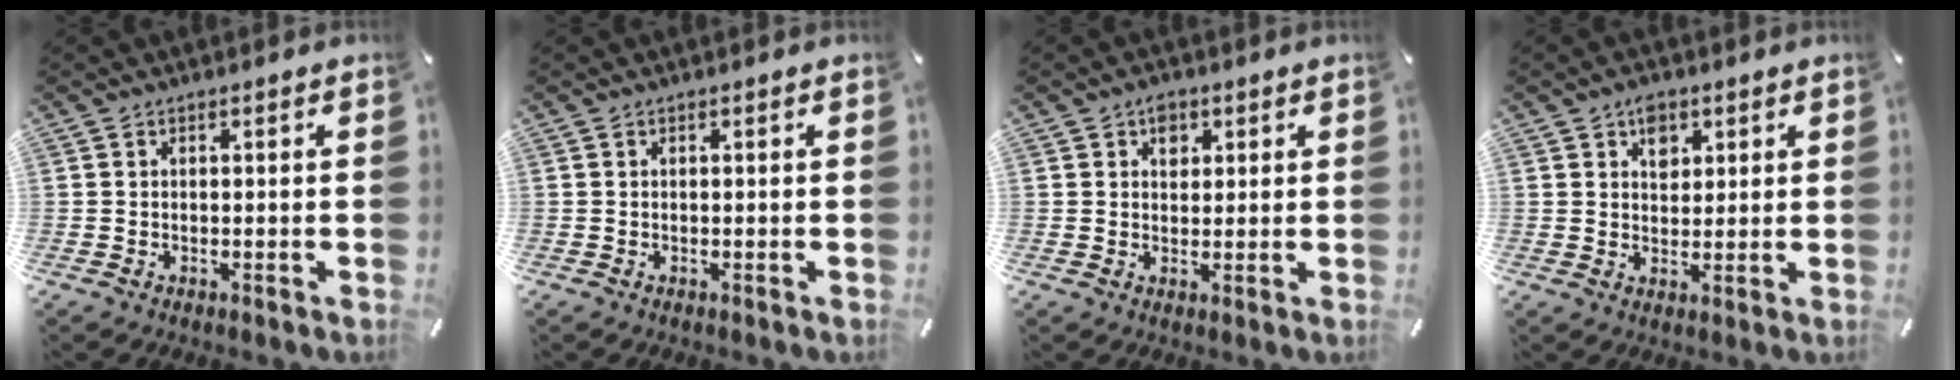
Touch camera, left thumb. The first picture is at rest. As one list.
[{"total": 0.0}, {"total": 3.1, "force": [1.4, 2.4, 1.4], "torque": [-0.007, -0.006, 0.019]}, {"total": 4.3, "force": [2.1, 3.2, 1.9], "torque": [-0.013, -0.008, 0.032]}]